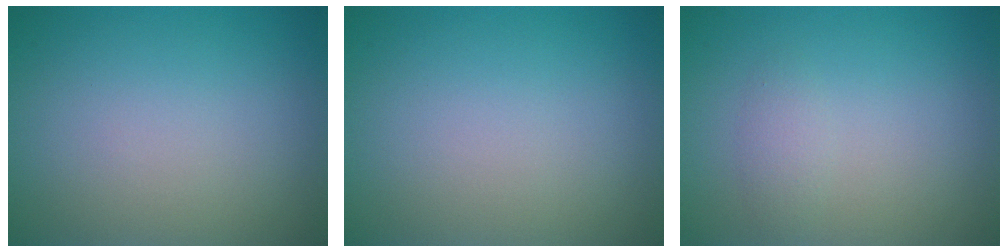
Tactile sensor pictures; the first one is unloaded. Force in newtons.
{"total": 0.0}
{"total": 1.1, "press": 1.1, "slide": 0.1}